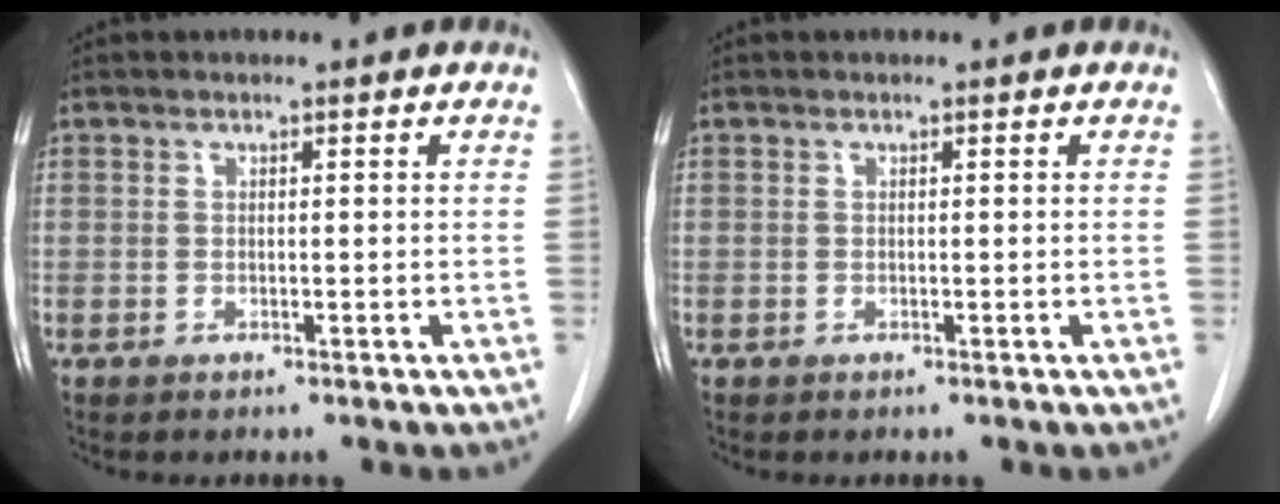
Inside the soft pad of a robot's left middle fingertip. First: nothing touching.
{"total": 0.0}